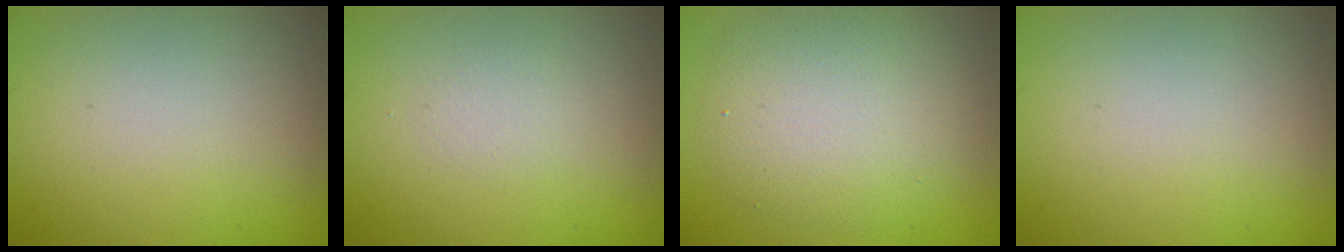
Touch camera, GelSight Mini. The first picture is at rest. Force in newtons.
{"total": 0.9, "press": 0.9, "slide": 0.1}
{"total": 5.6, "press": 5.6, "slide": 0.2}
{"total": 0.0}